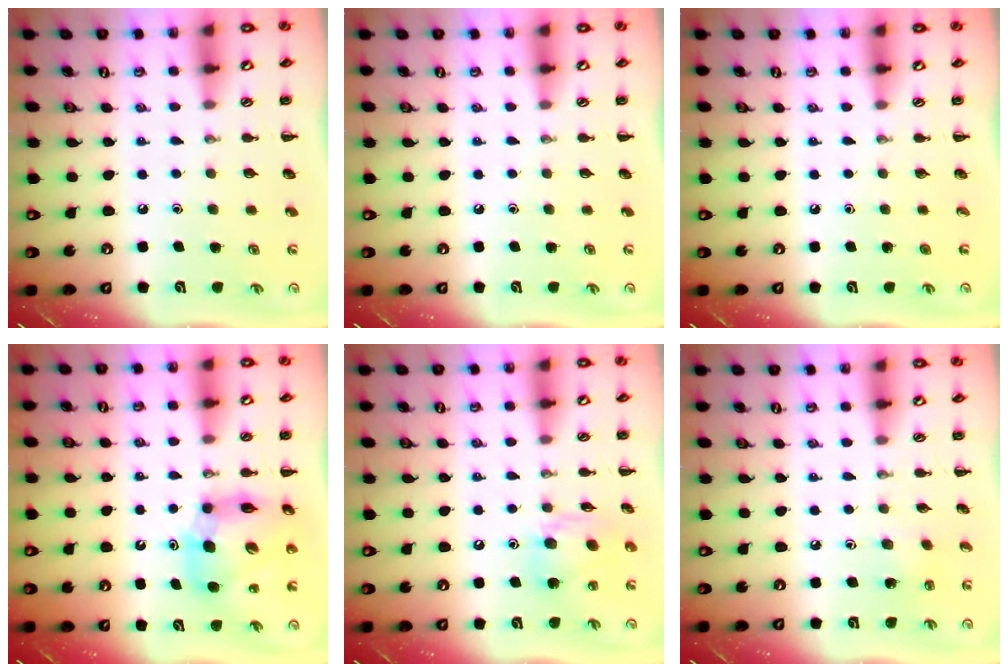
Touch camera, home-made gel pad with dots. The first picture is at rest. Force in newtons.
{"total": 0.0}
{"total": 0.0}
{"total": 11.3, "press": 10.8, "slide": 3.1}
{"total": 12.3, "press": 12.0, "slide": 2.8}
{"total": 2.0, "press": 1.8, "slide": 0.7}